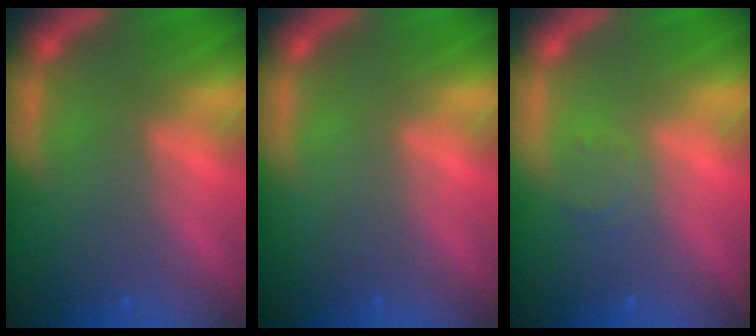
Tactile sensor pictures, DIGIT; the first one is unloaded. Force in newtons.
{"total": 0.0}
{"total": 1.5}